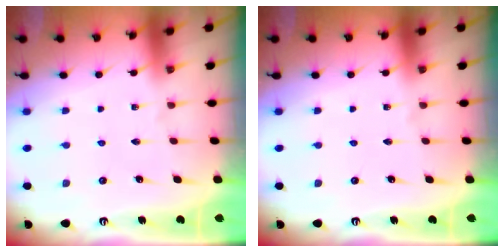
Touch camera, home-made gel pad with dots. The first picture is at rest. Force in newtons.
{"total": 0.0}